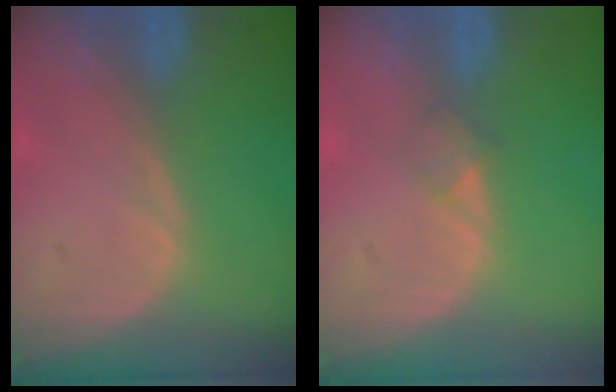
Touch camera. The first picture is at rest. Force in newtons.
{"total": 1.4, "press": 1.4, "slide": 0.1}